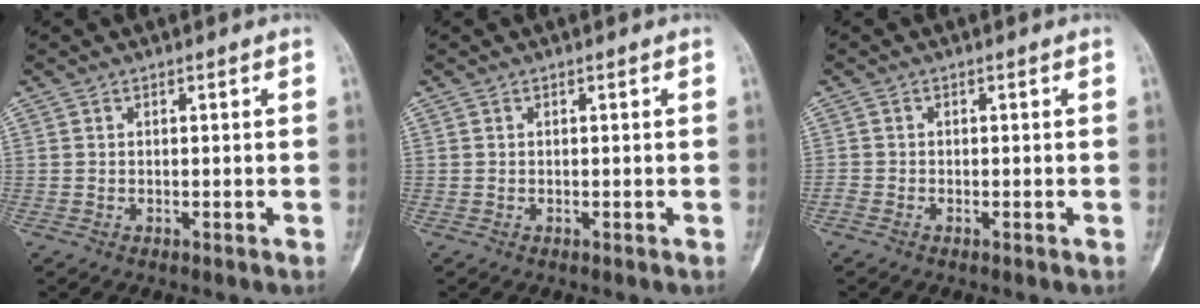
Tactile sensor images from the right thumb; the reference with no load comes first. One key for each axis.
{"total": 0.0}
{"total": 0.9, "fx": -0.7, "fy": 0.5, "fz": 0.4, "tx": -0.012, "ty": -0.001, "tz": -0.018}